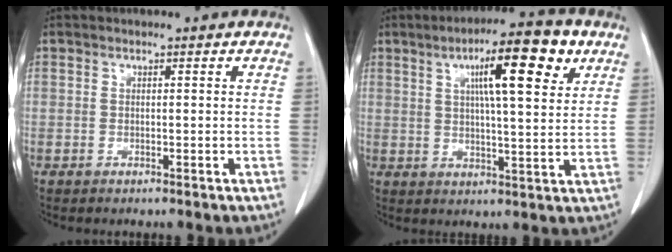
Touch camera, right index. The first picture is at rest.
{"total": 12.4, "force": [5.6, 1.8, 11.0], "torque": [-0.173, 0.013, 0.080]}